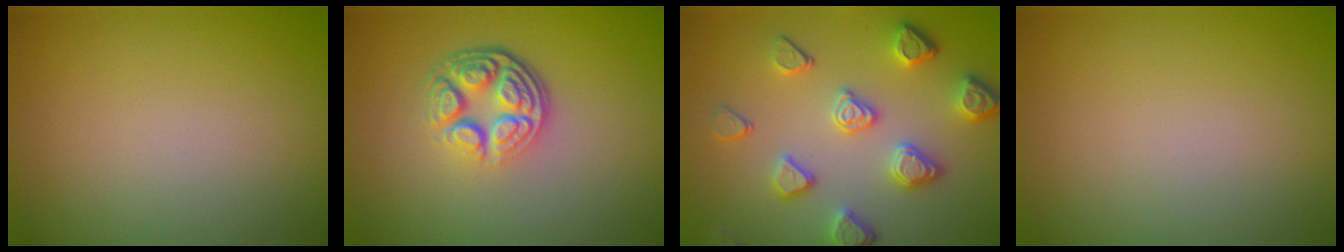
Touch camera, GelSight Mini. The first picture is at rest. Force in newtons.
{"total": 4.9, "press": 3.5, "slide": 3.4}
{"total": 4.7, "press": 3.9, "slide": 2.6}
{"total": 0.0}